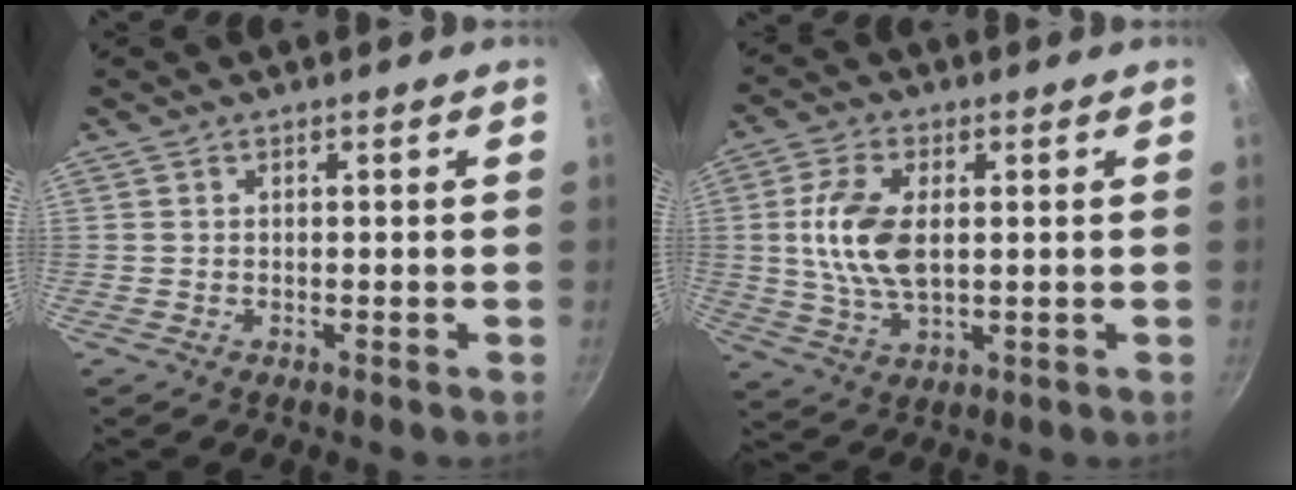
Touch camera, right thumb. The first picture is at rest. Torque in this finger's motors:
{"motor_torque": [0.91, 1.13, 1.17, -0.14, 0.13]}